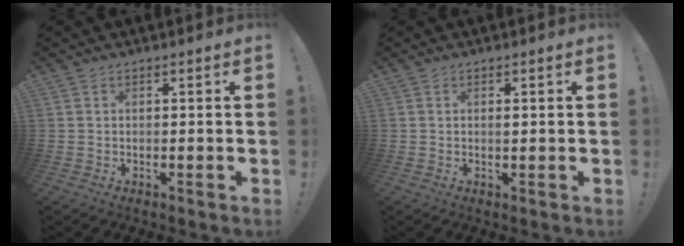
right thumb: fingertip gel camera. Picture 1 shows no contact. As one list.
[{"total": 1.4, "force": [0.2, 0.5, 1.3], "torque": [-0.019, -0.002, 0.001]}]